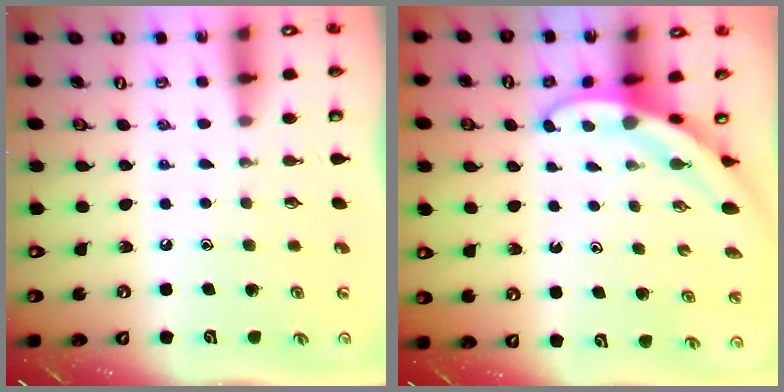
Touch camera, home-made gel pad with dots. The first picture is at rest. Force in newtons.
{"total": 3.5, "press": 3.5, "slide": 0.2}